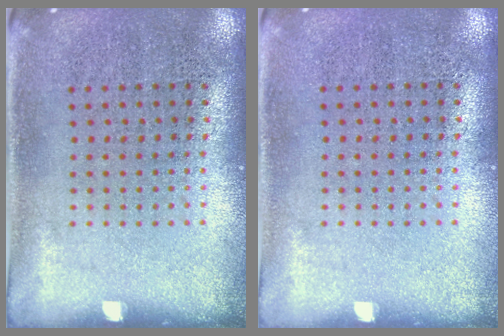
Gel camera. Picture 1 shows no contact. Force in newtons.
{"total": 0.0}